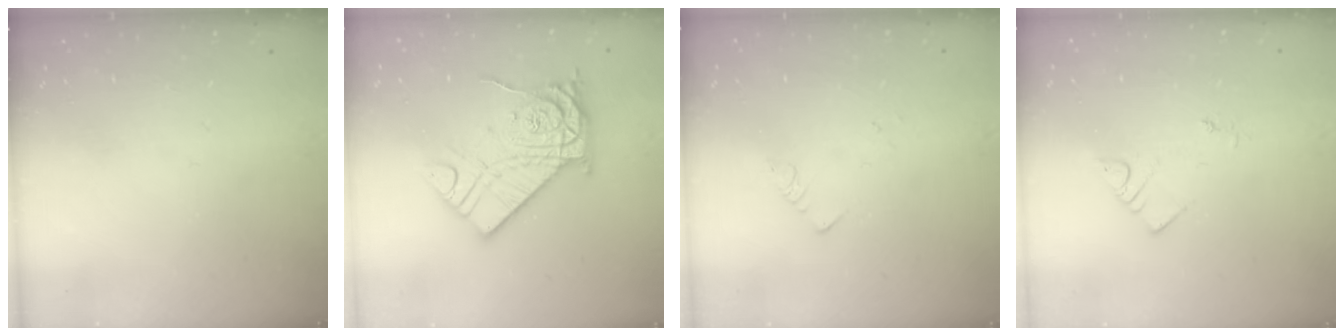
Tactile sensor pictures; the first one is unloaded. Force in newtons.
{"total": 16.8, "press": 16.8, "slide": 0.6}
{"total": 1.3, "press": 1.2, "slide": 0.1}
{"total": 3.1, "press": 3.0, "slide": 0.4}